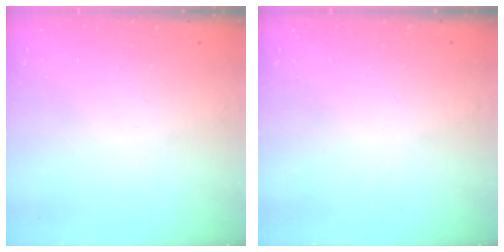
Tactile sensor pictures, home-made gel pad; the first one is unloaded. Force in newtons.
{"total": 0.0}